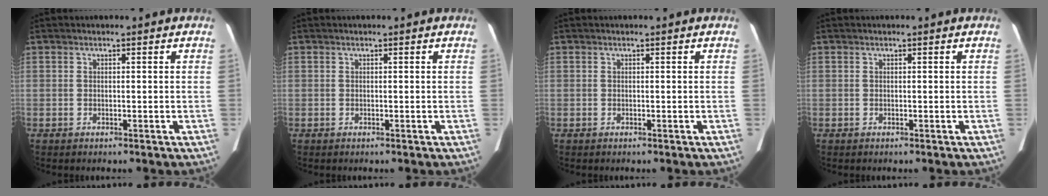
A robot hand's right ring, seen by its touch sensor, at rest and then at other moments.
{"total": 0.0}
{"total": 0.0}
{"total": 0.0}